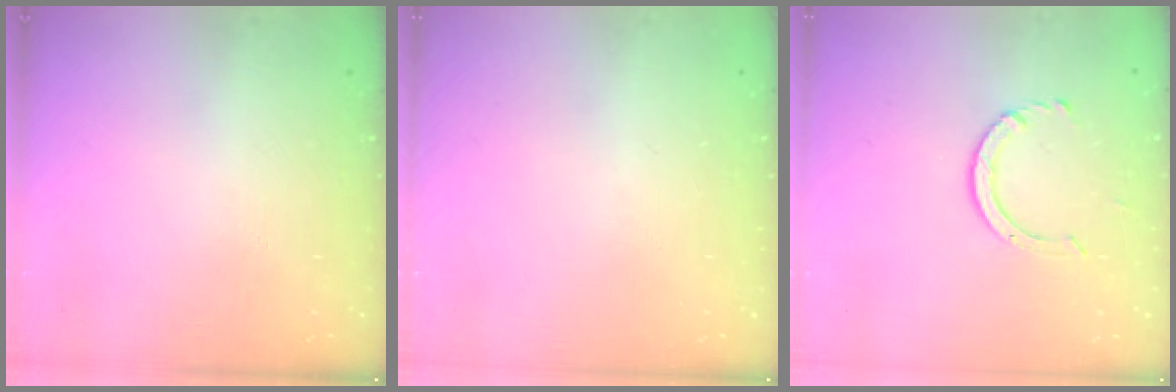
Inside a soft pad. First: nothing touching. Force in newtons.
{"total": 0.0}
{"total": 4.2, "press": 4.2, "slide": 0.3}